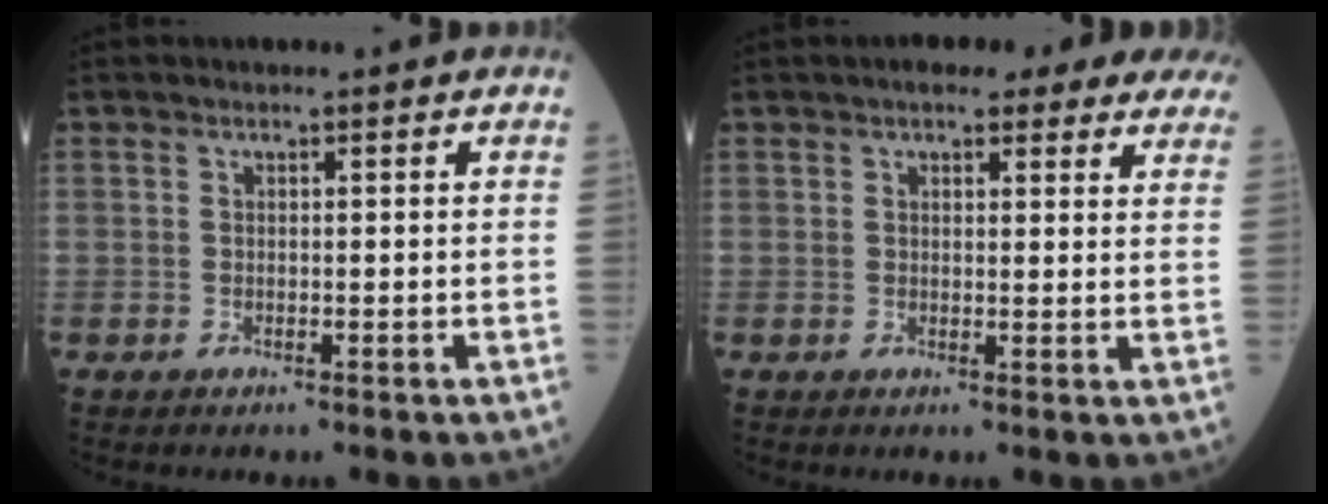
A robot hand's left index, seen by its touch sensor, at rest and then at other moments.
{"total": 11.2, "force": [9.3, 3.5, 5.2], "torque": [-0.032, 0.012, 0.092]}